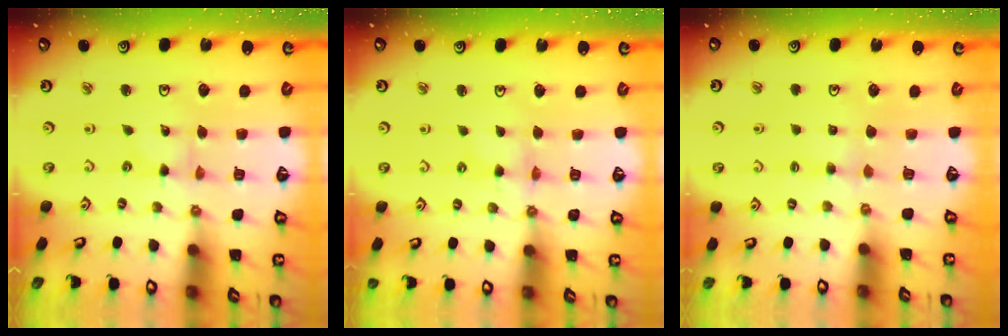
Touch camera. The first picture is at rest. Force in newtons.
{"total": 2.3, "press": 2.2, "slide": 0.4}
{"total": 2.9, "press": 2.8, "slide": 0.5}